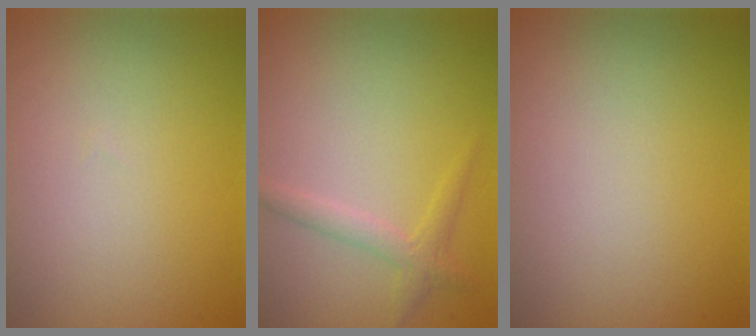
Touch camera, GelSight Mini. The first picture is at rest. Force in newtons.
{"total": 1.9, "press": 1.9, "slide": 0.2}
{"total": 0.0}